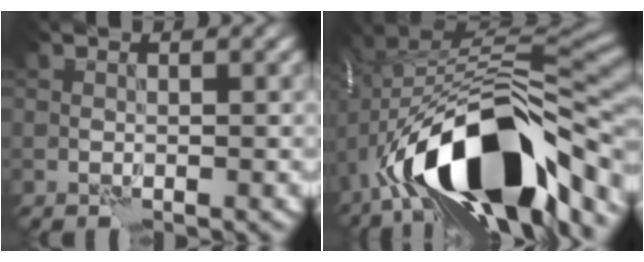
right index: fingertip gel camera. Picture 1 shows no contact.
{"total": 15.9, "force": [-6.7, 7.8, 12.1], "torque": [-0.212, -0.005, -0.100]}